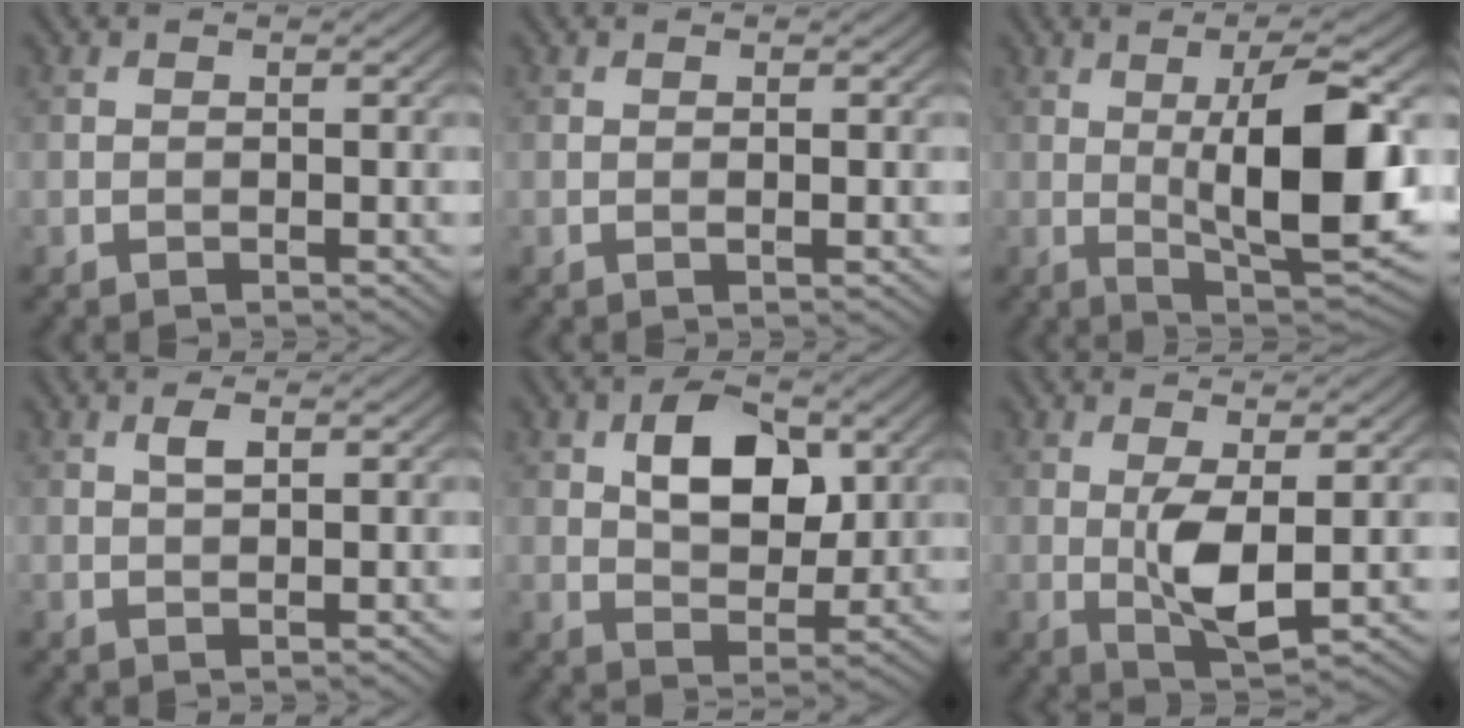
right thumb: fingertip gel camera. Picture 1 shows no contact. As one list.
[{"total": 0.6, "force": [0.0, 0.1, 0.6], "torque": [-0.012, -0.002, -0.001]}, {"total": 13.3, "force": [0.9, 3.9, 12.7], "torque": [-0.180, -0.002, 0.017]}, {"total": 1.6, "force": [0.7, 0.5, 1.3], "torque": [-0.031, 0.001, 0.014]}, {"total": 8.4, "force": [2.6, 4.9, 6.2], "torque": [-0.103, 0.002, 0.041]}, {"total": 5.3, "force": [0.1, 1.7, 5.0], "torque": [-0.104, -0.008, 0.006]}]